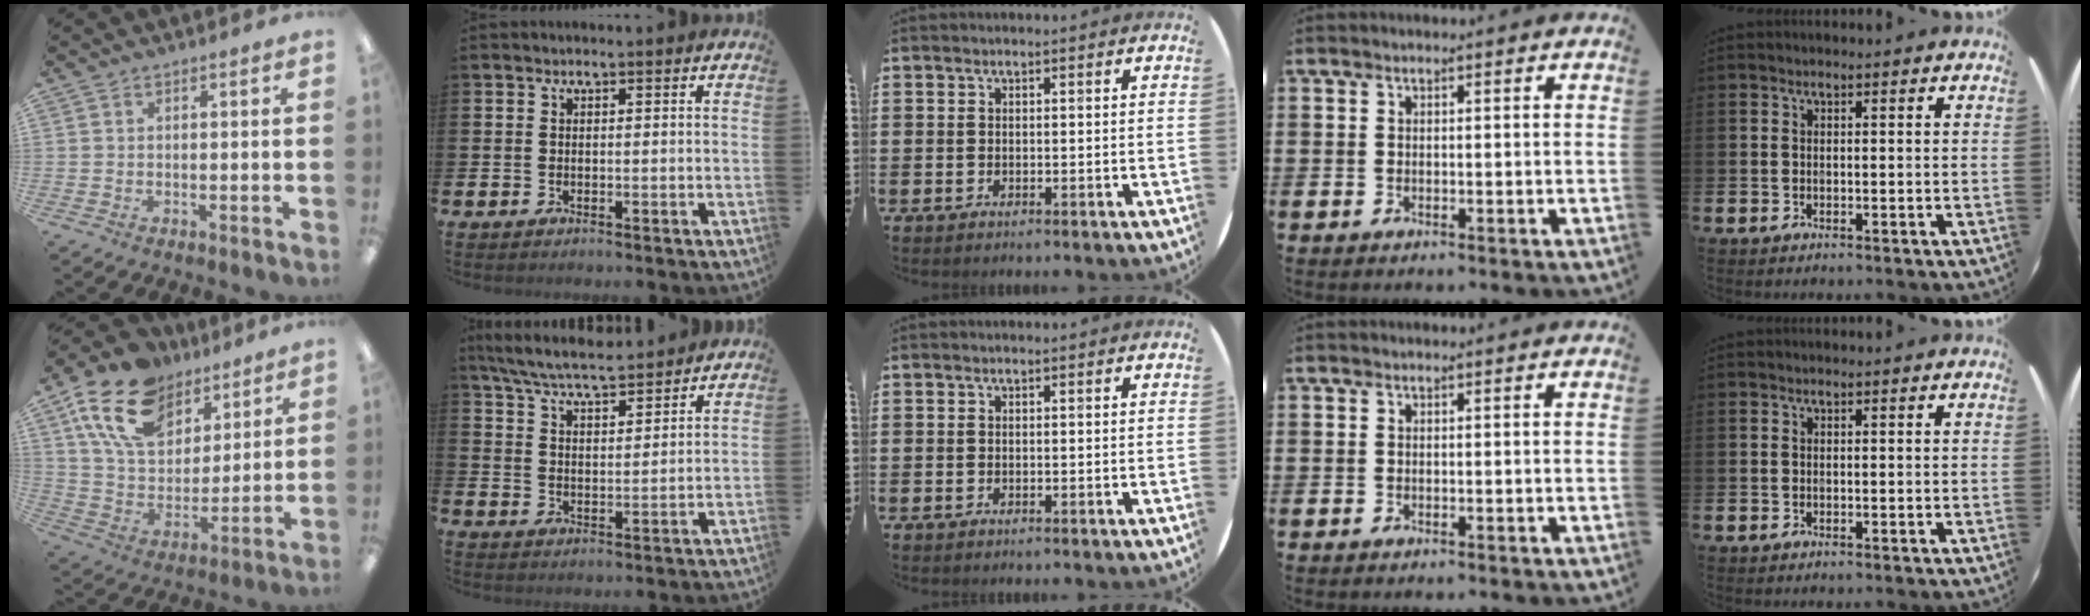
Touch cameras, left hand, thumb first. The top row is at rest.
{"thumb": {"total": 18.8, "force": [11.4, 11.5, 9.5], "torque": [-0.175, -0.048, 0.213]}, "index": {"total": 6.9, "force": [6.5, 0.8, 2.1], "torque": [-0.064, -0.033, 0.116]}}